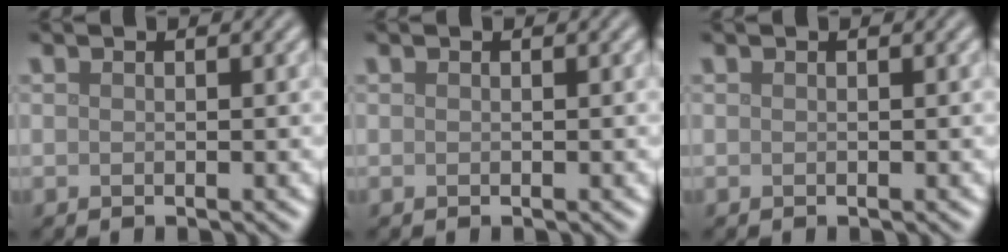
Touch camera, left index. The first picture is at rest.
{"total": 0.0}
{"total": 0.0}